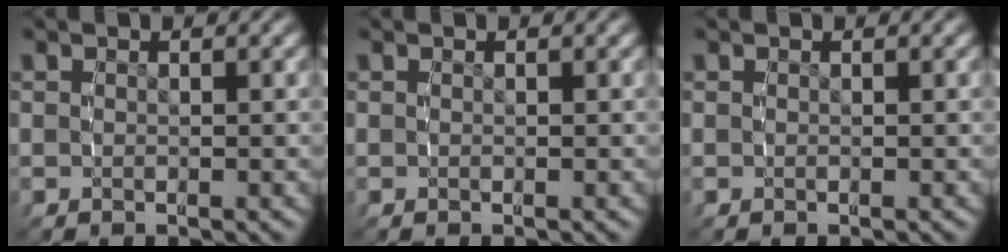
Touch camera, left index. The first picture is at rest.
{"total": 0.0}
{"total": 0.0}